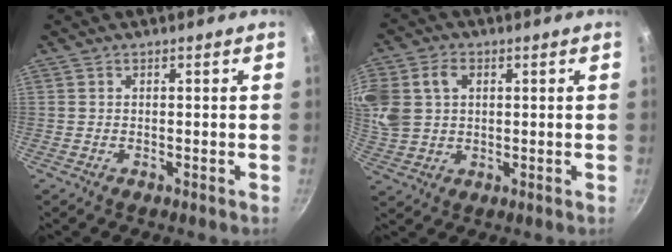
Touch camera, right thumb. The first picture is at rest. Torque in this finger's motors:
{"motor_torque": [0.60, 2.30, 1.06, 0.12, 0.10]}